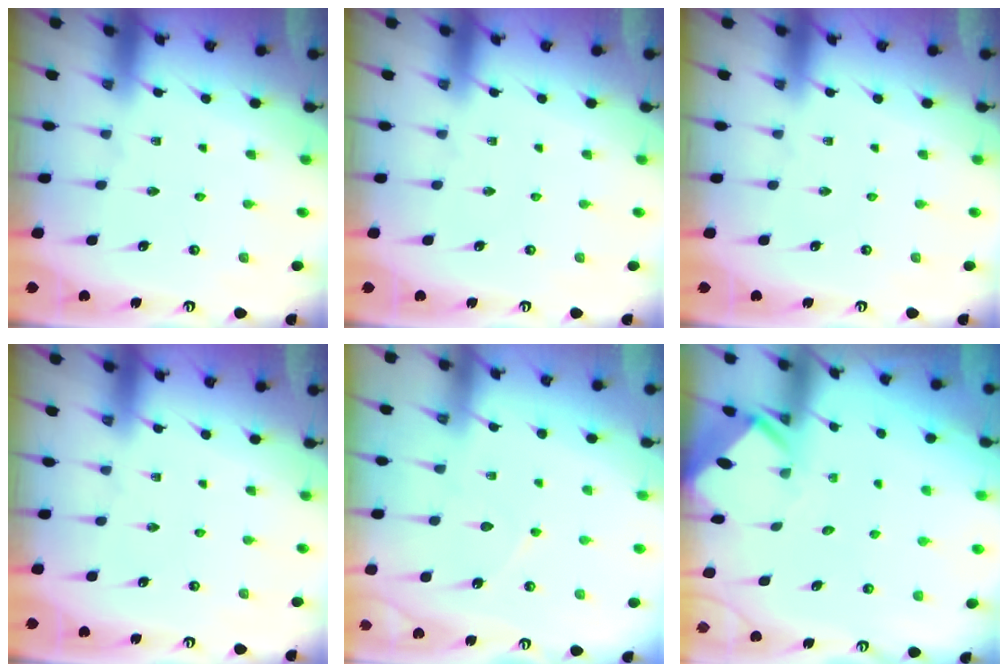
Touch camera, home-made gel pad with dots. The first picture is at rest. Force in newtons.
{"total": 0.0}
{"total": 0.0}
{"total": 0.0}
{"total": 5.1, "press": 5.0, "slide": 0.6}
{"total": 3.7, "press": 3.6, "slide": 0.3}